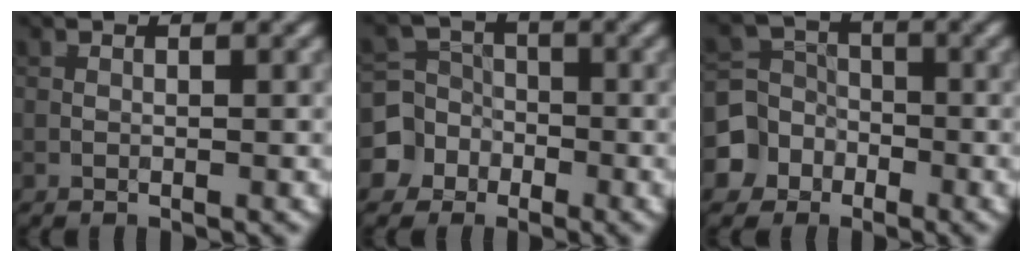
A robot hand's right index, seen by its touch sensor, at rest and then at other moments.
{"total": 5.5, "force": [-2.4, 4.9, 0.4], "torque": [0.008, 0.003, -0.069]}
{"total": 5.5, "force": [-2.6, 4.7, 0.5], "torque": [0.006, 0.001, -0.073]}